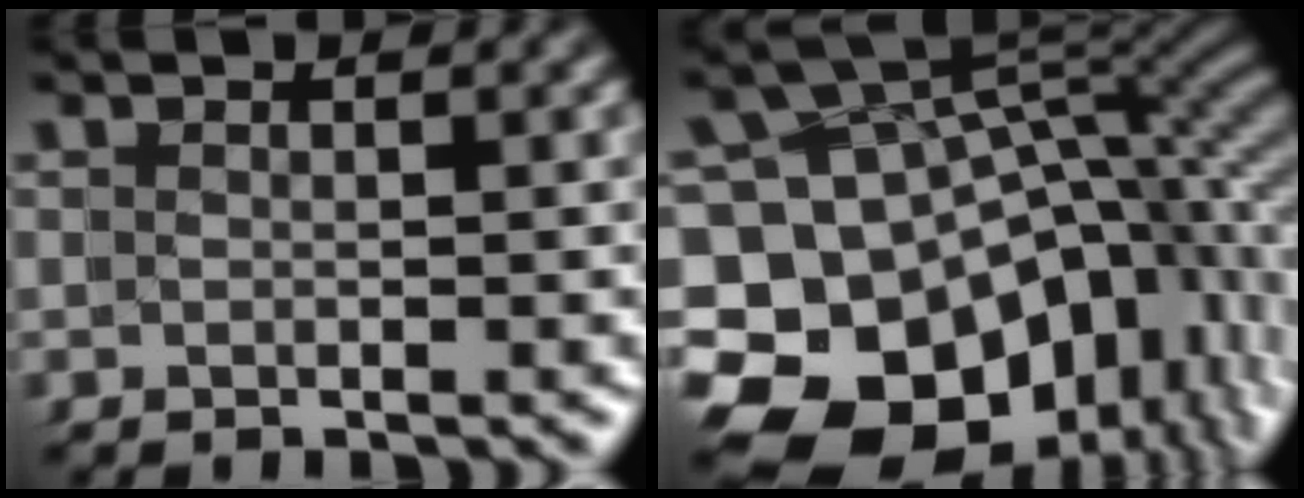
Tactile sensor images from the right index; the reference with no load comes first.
{"total": 21.8, "force": [-4.2, 17.2, 12.6], "torque": [-0.229, -0.068, -0.056]}